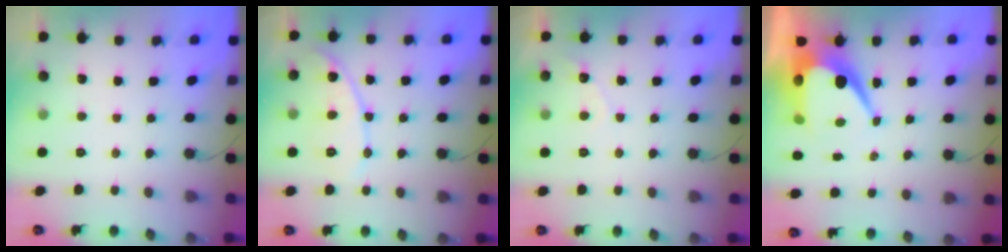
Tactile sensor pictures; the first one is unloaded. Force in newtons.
{"total": 11.0, "press": 11.0, "slide": 1.0}
{"total": 2.5, "press": 2.5, "slide": 0.1}
{"total": 11.2, "press": 11.1, "slide": 1.0}